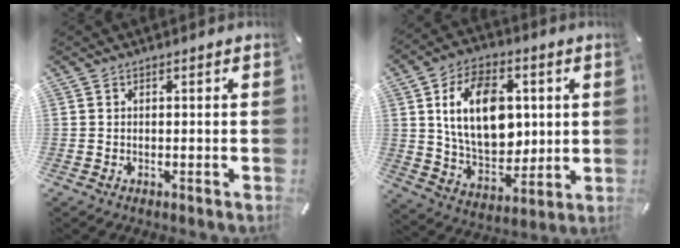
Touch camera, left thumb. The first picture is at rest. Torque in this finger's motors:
{"motor_torque": [2.46, 2.55, 1.48, -1.29, 0.45]}